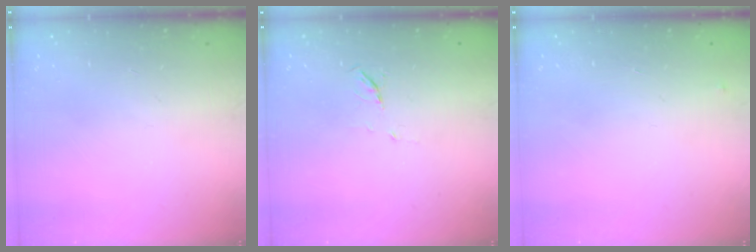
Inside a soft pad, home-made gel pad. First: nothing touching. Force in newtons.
{"total": 4.0, "press": 4.0, "slide": 0.6}
{"total": 2.5, "press": 2.5, "slide": 0.4}